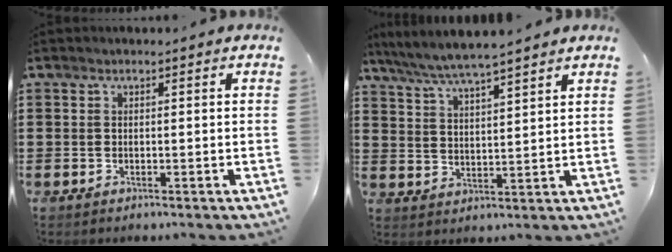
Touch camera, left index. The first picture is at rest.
{"total": 5.1, "force": [4.7, -0.4, 2.1], "torque": [-0.058, -0.025, 0.080]}